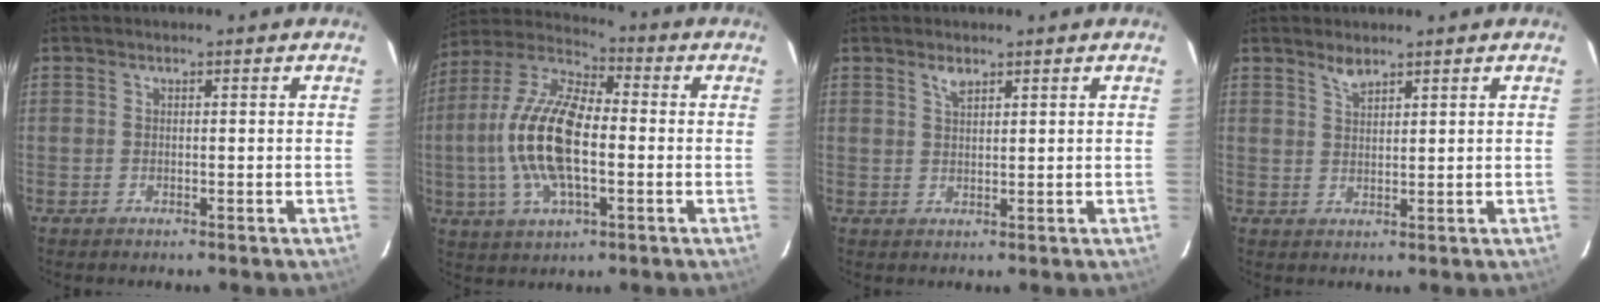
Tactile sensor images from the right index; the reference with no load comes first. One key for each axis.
{"total": 17.3, "fx": -1.8, "fy": 7.4, "fz": 15.6, "tx": -0.322, "ty": 0.008, "tz": -0.043}
{"total": 2.0, "fx": 1.4, "fy": 0.8, "fz": 1.2, "tx": -0.020, "ty": 0.004, "tz": 0.027}
{"total": 2.3, "fx": 2.0, "fy": 0.6, "fz": 1.0, "tx": -0.017, "ty": 0.001, "tz": 0.038}